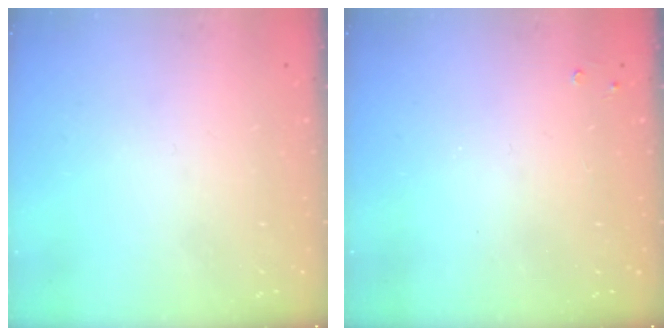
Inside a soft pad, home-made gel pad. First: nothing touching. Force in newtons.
{"total": 1.9, "press": 1.8, "slide": 0.4}